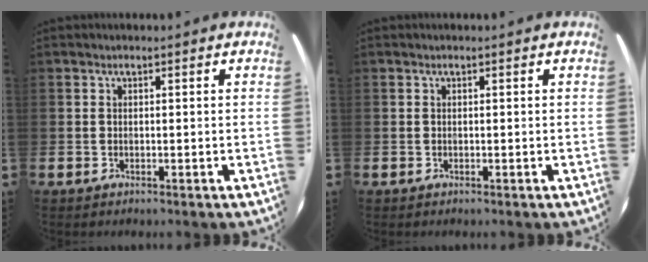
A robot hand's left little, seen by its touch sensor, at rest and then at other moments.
{"total": 0.0}